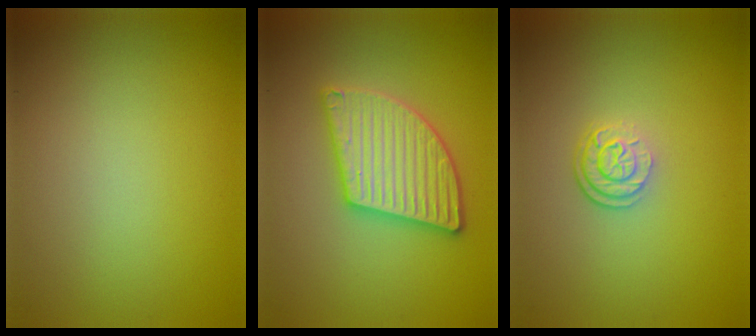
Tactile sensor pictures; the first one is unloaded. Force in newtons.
{"total": 5.5, "press": 5.5, "slide": 0.7}
{"total": 2.7, "press": 2.0, "slide": 1.8}